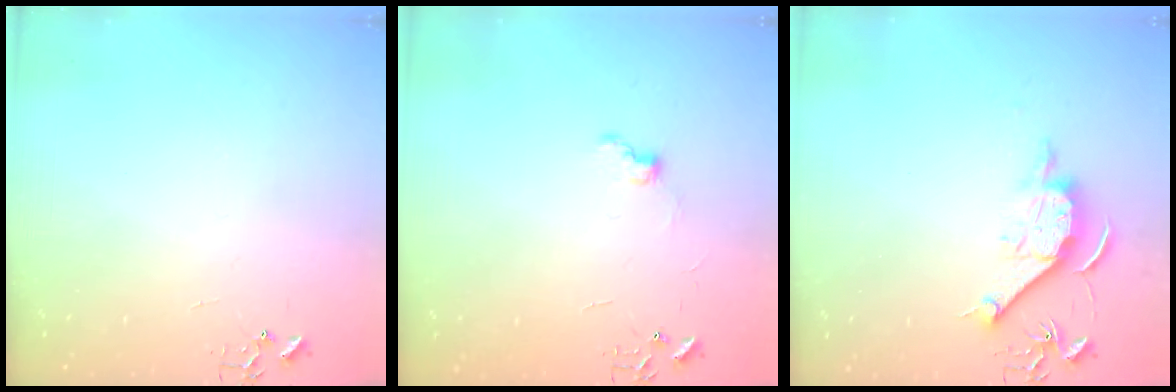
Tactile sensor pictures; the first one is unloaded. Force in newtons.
{"total": 6.6, "press": 6.6, "slide": 0.7}
{"total": 11.3, "press": 11.3, "slide": 0.5}